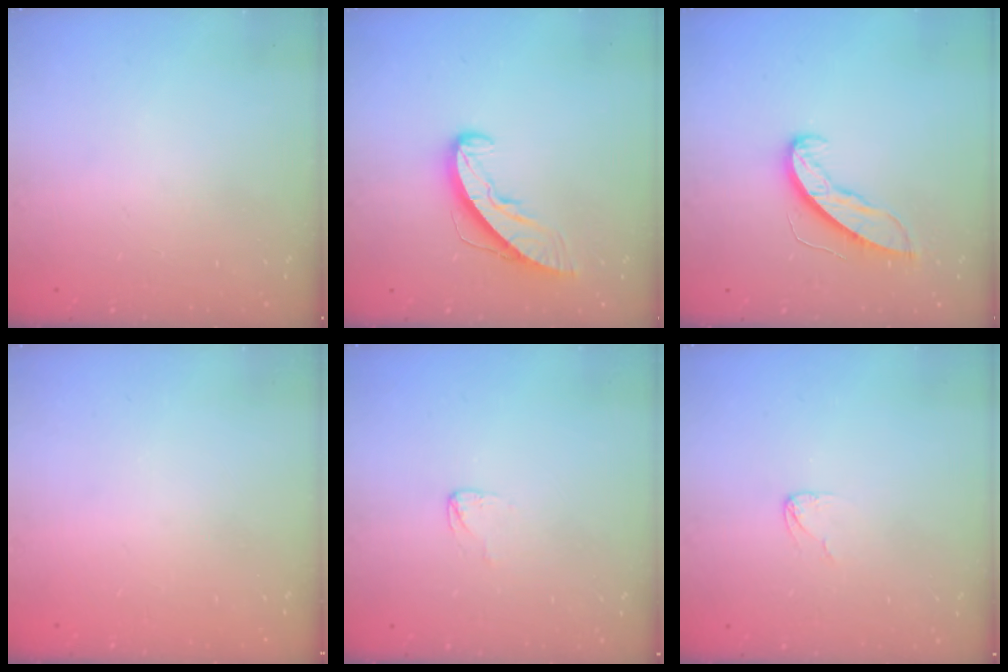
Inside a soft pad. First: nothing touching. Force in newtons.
{"total": 9.9, "press": 9.8, "slide": 0.6}
{"total": 9.0, "press": 9.0, "slide": 0.3}
{"total": 0.0}
{"total": 2.0, "press": 2.0, "slide": 0.1}
{"total": 2.7, "press": 2.7, "slide": 0.2}